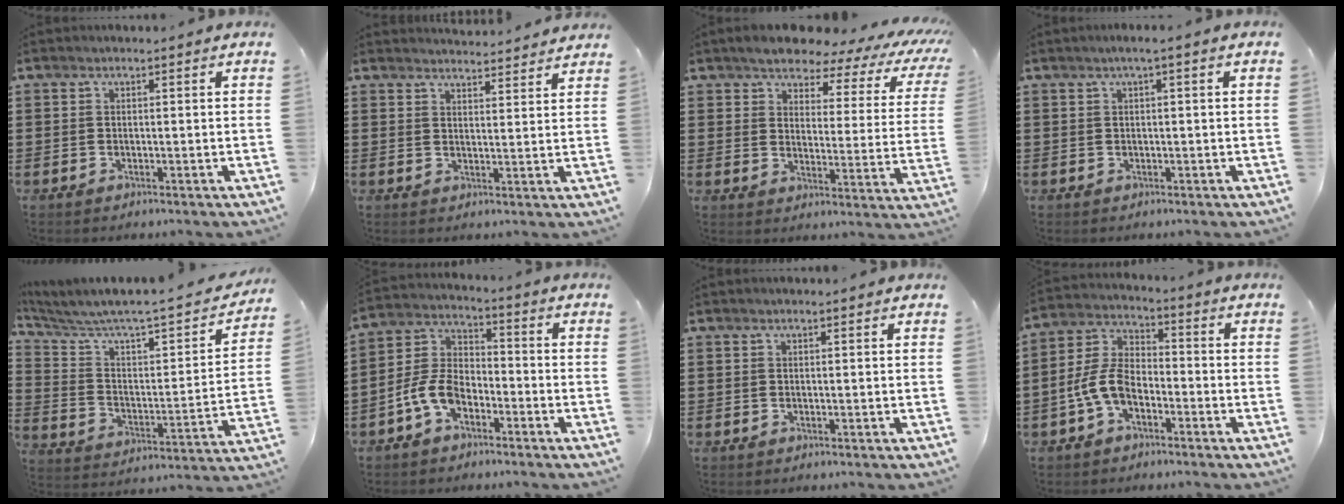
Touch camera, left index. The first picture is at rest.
{"total": 3.1, "force": [3.1, 0.0, 0.0], "torque": [0.000, -0.018, 0.056]}
{"total": 5.3, "force": [4.9, 1.4, 1.3], "torque": [-0.050, -0.032, 0.080]}
{"total": 1.2, "force": [0.0, 0.0, 1.2], "torque": [-0.018, -0.004, 0.001]}
{"total": 4.6, "force": [3.5, 0.9, 2.8], "torque": [-0.078, -0.042, 0.049]}
{"total": 7.1, "force": [-4.0, 3.9, 4.4], "torque": [-0.119, 0.003, -0.085]}
{"total": 0.0}
{"total": 6.9, "force": [-3.5, 3.7, 4.6], "torque": [-0.122, 0.002, -0.077]}